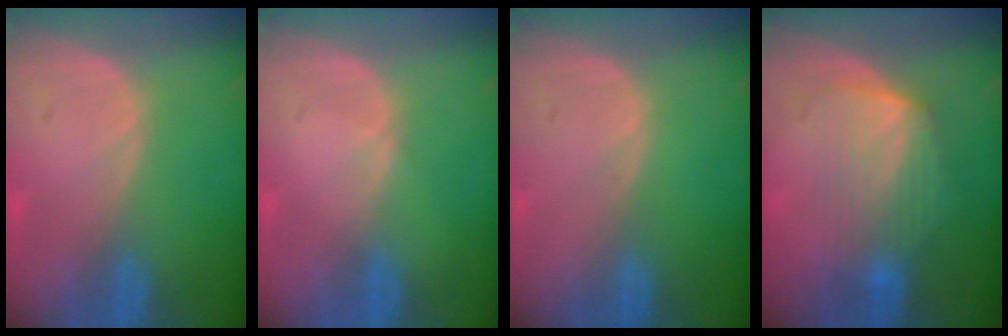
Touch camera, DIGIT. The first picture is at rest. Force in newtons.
{"total": 0.6, "press": 0.5, "slide": 0.2}
{"total": 0.0}
{"total": 6.5, "press": 6.5, "slide": 0.7}